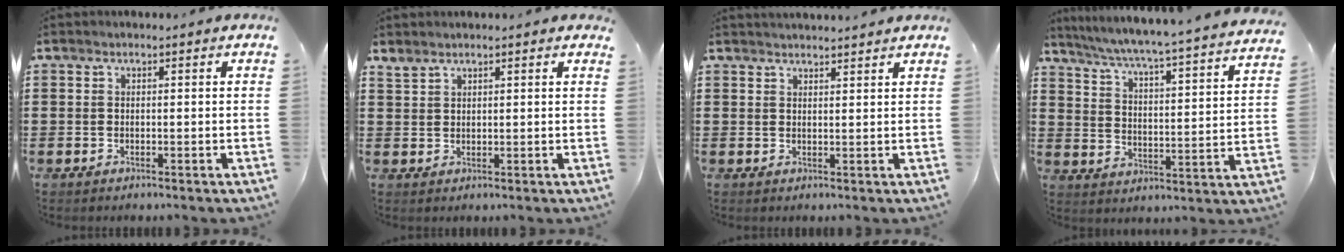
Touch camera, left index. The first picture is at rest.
{"total": 2.2, "force": [1.9, 0.8, 0.6], "torque": [-0.015, 0.003, 0.038]}
{"total": 1.8, "force": [1.8, -0.1, 0.0], "torque": [-0.003, 0.001, 0.035]}
{"total": 4.4, "force": [3.9, -1.0, 1.7], "torque": [-0.054, -0.044, 0.054]}